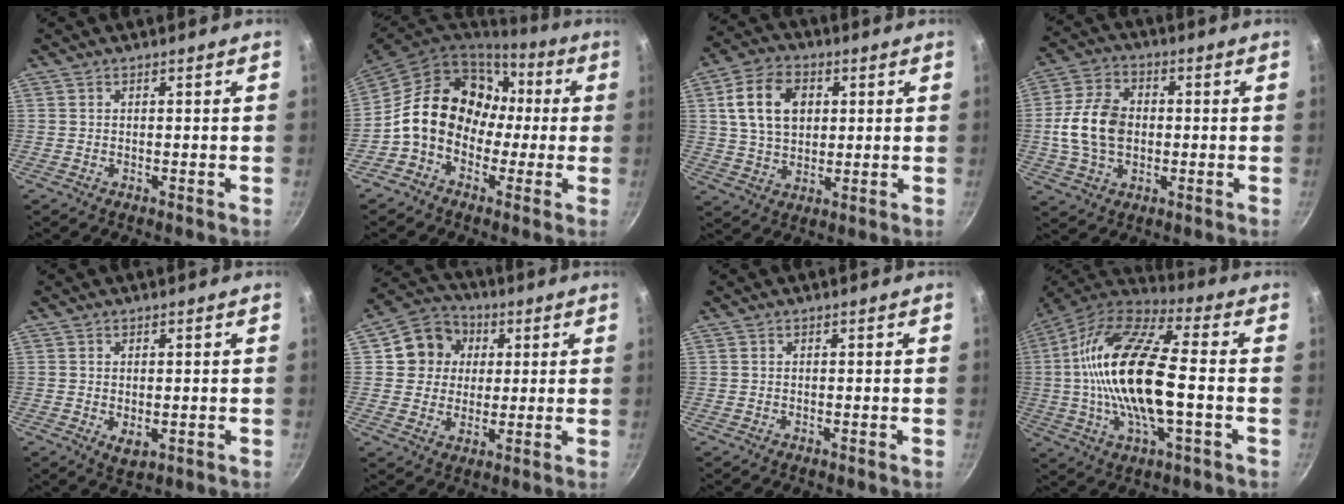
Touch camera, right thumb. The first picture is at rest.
{"total": 16.5, "force": [-0.2, 13.4, 9.7], "torque": [-0.128, 0.056, -0.016]}
{"total": 12.1, "force": [2.9, 8.5, 8.1], "torque": [-0.128, 0.004, 0.047]}
{"total": 12.4, "force": [-0.2, 8.8, 8.7], "torque": [-0.150, 0.019, -0.011]}
{"total": 3.1, "force": [-0.1, 1.9, 2.4], "torque": [-0.037, -0.011, 0.002]}
{"total": 10.7, "force": [2.8, 9.5, 3.9], "torque": [-0.035, 0.007, 0.038]}
{"total": 0.0}
{"total": 22.9, "force": [-0.9, 8.8, 21.2], "torque": [-0.409, 0.027, -0.036]}